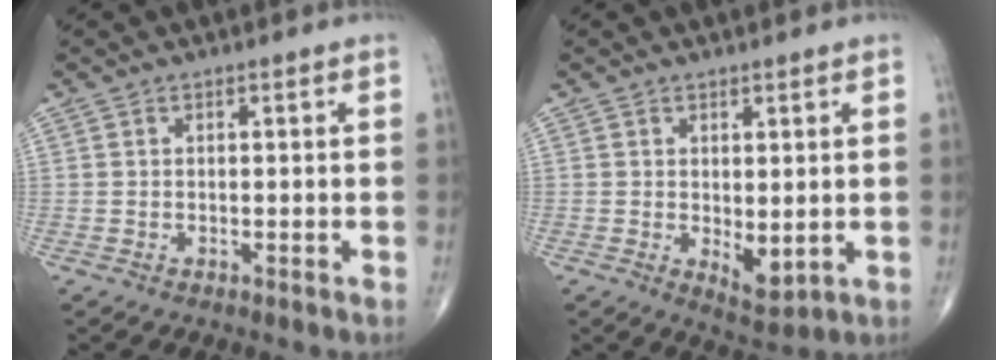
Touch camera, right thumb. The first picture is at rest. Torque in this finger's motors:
{"motor_torque": [3.21, 1.80, 1.13, -1.64, 0.31]}